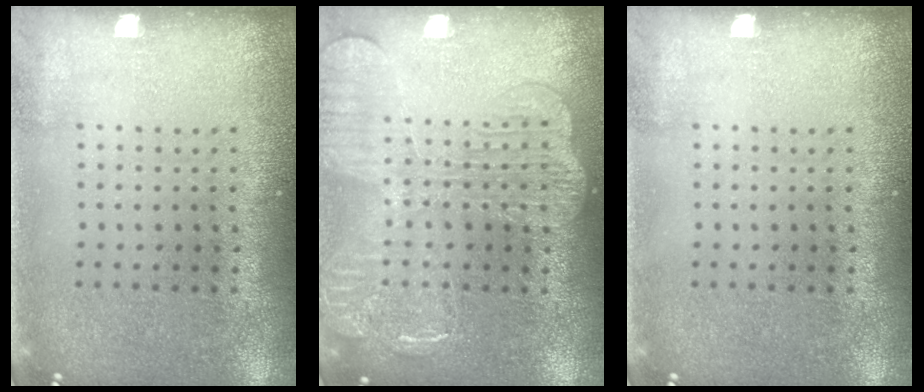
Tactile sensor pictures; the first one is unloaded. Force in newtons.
{"total": 2.4, "press": 2.3, "slide": 0.5}
{"total": 0.0}